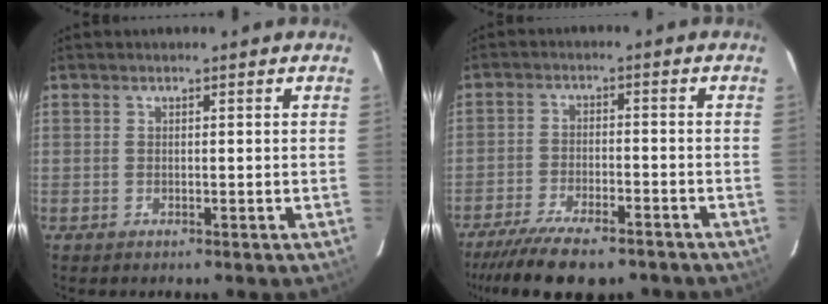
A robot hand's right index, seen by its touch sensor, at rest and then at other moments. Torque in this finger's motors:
{"motor_torque": [1.15, -1.00, 0.67, 0.15]}